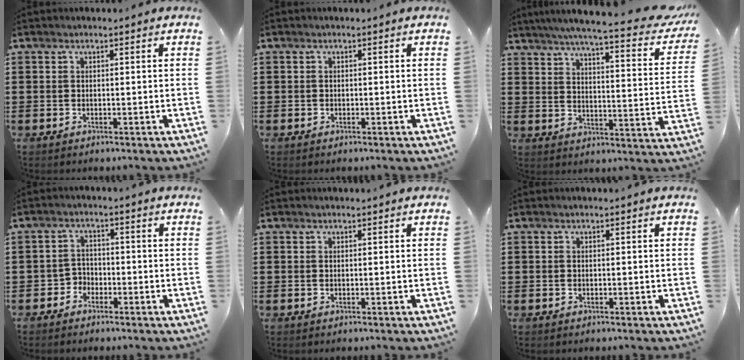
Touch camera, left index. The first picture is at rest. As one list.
[{"total": 0.0}, {"total": 6.4, "force": [5.5, -0.3, 3.3], "torque": [-0.069, -0.044, 0.088]}, {"total": 2.4, "force": [-1.9, 1.5, 0.1], "torque": [-0.012, 0.004, -0.042]}, {"total": 0.0}, {"total": 0.0}]